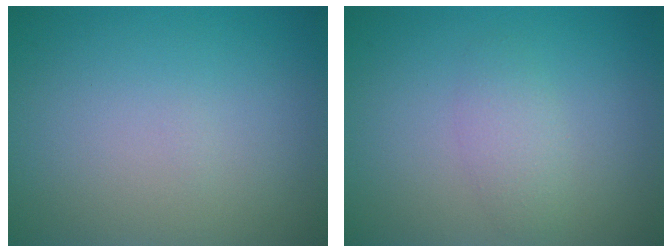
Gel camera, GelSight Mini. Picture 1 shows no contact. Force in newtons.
{"total": 1.8, "press": 1.8, "slide": 0.1}